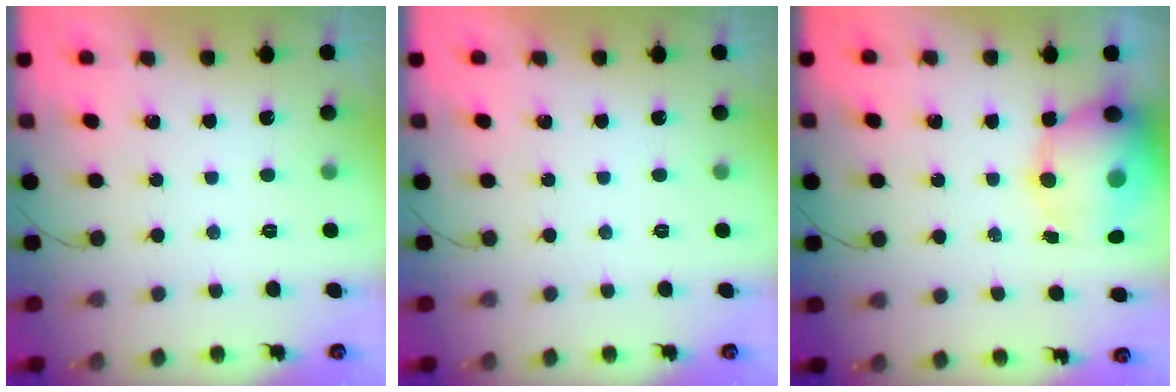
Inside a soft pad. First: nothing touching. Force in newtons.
{"total": 0.0}
{"total": 12.9, "press": 12.5, "slide": 3.4}